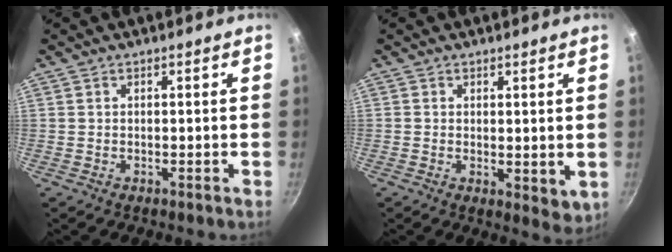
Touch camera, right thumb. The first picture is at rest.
{"total": 4.4, "force": [0.8, 2.4, 3.7], "torque": [-0.050, -0.015, 0.014]}